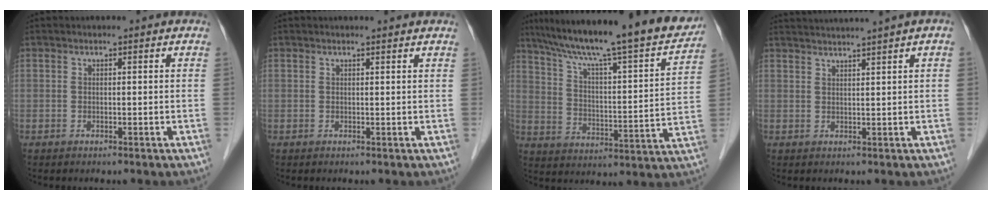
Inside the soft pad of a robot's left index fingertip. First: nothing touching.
{"total": 2.4, "force": [2.3, -0.2, 0.5], "torque": [-0.014, 0.003, 0.023]}
{"total": 25.5, "force": [21.8, 2.0, 13.1], "torque": [-0.216, -0.019, 0.307]}
{"total": 5.8, "force": [5.0, -1.7, 2.4], "torque": [-0.033, 0.016, 0.076]}